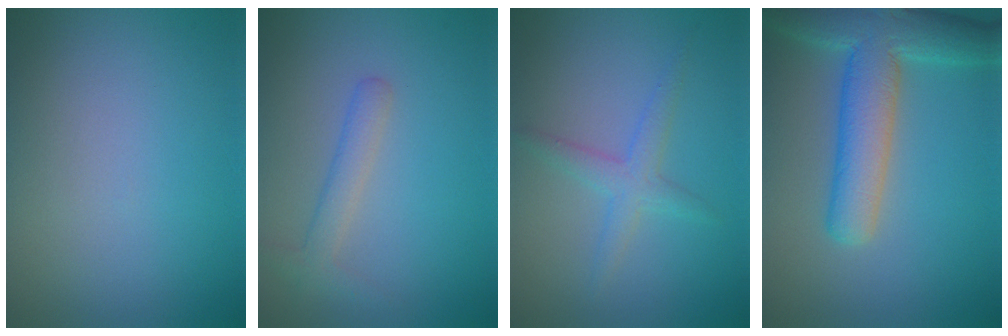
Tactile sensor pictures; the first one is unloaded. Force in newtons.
{"total": 2.0, "press": 2.0, "slide": 0.0}
{"total": 2.1, "press": 2.1, "slide": 0.1}
{"total": 7.1, "press": 7.1, "slide": 0.4}